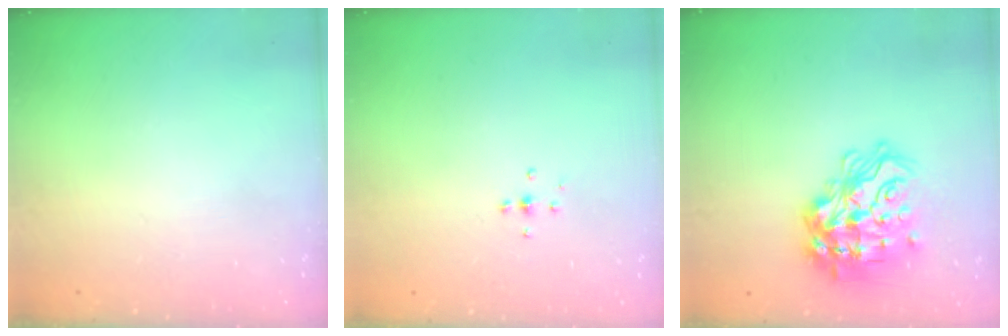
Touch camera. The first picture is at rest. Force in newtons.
{"total": 4.3, "press": 4.2, "slide": 0.7}
{"total": 22.8, "press": 22.7, "slide": 2.4}